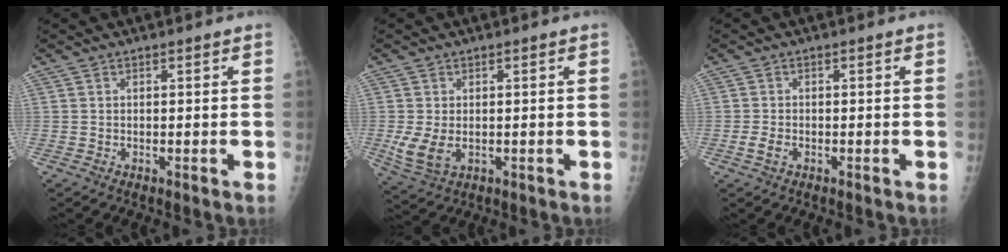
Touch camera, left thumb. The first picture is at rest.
{"total": 6.2, "force": [-1.0, 3.8, 4.8], "torque": [-0.102, -0.005, -0.011]}
{"total": 2.3, "force": [-1.0, 1.4, 1.6], "torque": [-0.035, 0.007, -0.019]}